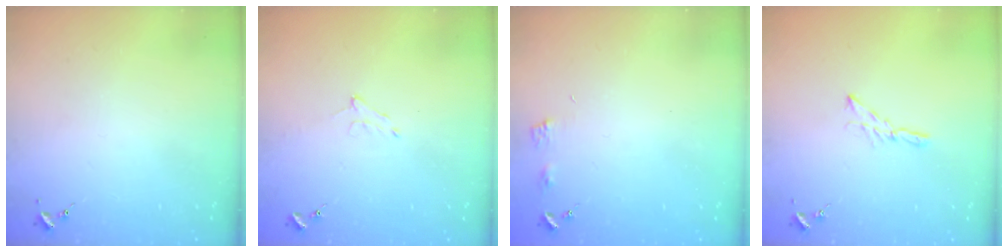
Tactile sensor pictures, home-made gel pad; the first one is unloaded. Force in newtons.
{"total": 5.4, "press": 5.3, "slide": 0.8}
{"total": 3.9, "press": 3.9, "slide": 0.4}
{"total": 4.7, "press": 4.7, "slide": 0.1}